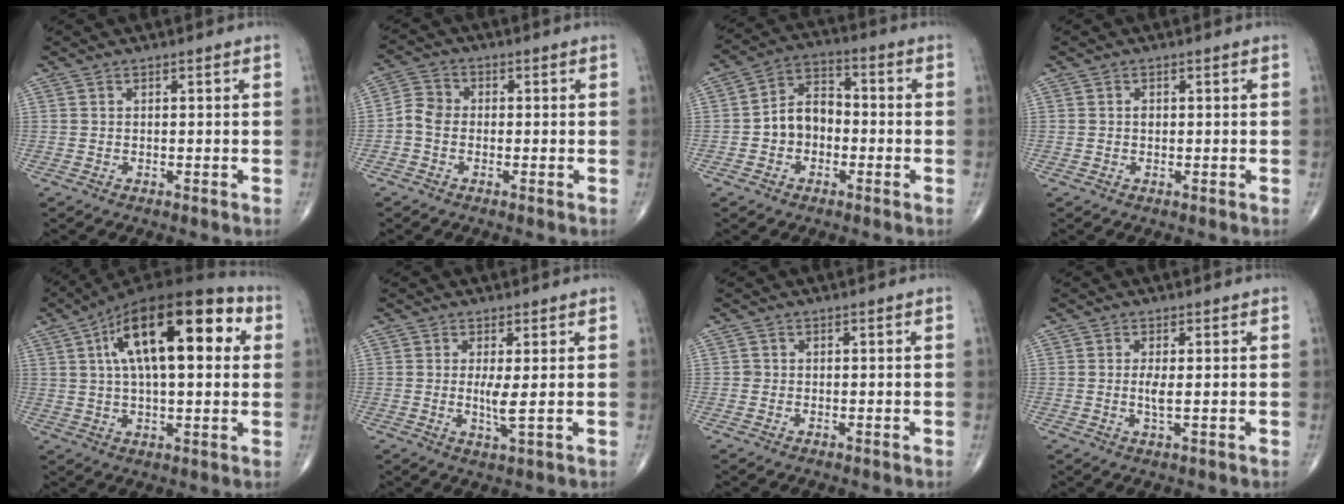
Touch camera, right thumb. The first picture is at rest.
{"total": 4.0, "force": [-1.0, 3.2, 2.1], "torque": [-0.034, 0.012, -0.031]}
{"total": 8.0, "force": [-1.4, 6.0, 5.1], "torque": [-0.066, 0.034, -0.039]}
{"total": 0.7, "force": [0.0, 0.5, 0.4], "torque": [-0.007, -0.001, -0.001]}
{"total": 22.7, "force": [6.3, 9.5, 19.6], "torque": [-0.307, 0.020, 0.091]}
{"total": 3.2, "force": [0.3, 0.1, 3.2], "torque": [-0.074, -0.014, 0.008]}
{"total": 0.5, "force": [-0.1, 0.5, 0.0], "torque": [0.002, 0.003, -0.002]}
{"total": 2.3, "force": [0.1, 0.3, 2.3], "torque": [-0.055, -0.008, 0.002]}